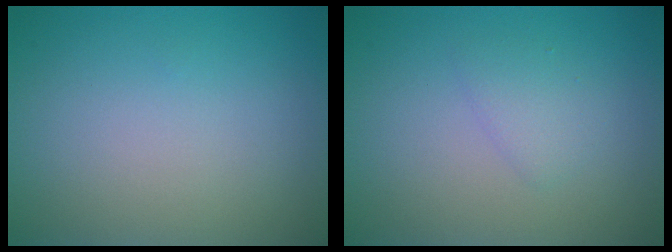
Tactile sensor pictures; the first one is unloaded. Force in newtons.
{"total": 1.4, "press": 1.4, "slide": 0.0}